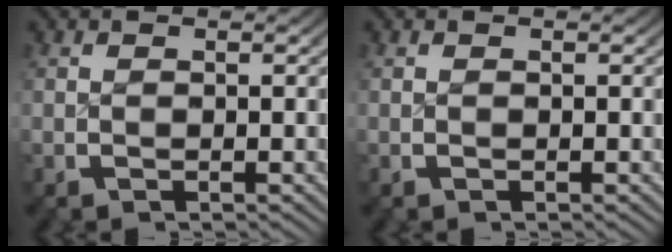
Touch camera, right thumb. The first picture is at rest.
{"total": 0.0}